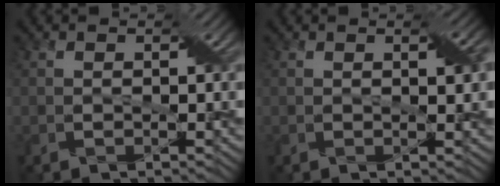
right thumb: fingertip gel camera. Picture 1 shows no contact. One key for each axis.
{"total": 2.3, "fx": 0.6, "fy": 0.5, "fz": 2.2, "tx": -0.035, "ty": 0.003, "tz": 0.011}